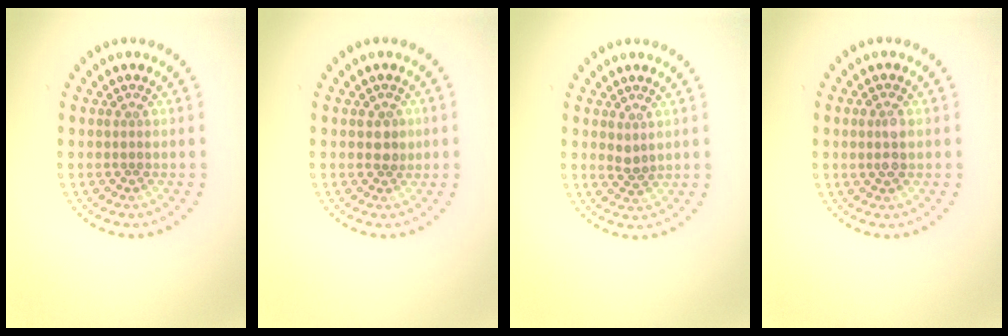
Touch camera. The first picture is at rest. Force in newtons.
{"total": 1.3, "press": 1.2, "slide": 0.5}
{"total": 1.2, "press": 1.0, "slide": 0.6}
{"total": 1.7, "press": 1.7, "slide": 0.3}